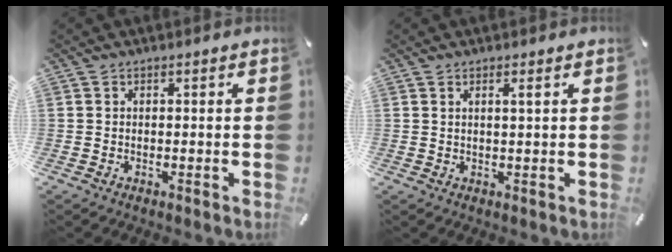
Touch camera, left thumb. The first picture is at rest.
{"total": 1.5, "force": [0.8, -0.2, 1.2], "torque": [-0.023, -0.003, 0.013]}